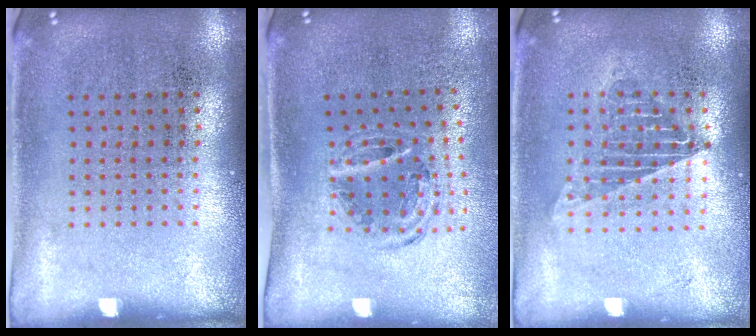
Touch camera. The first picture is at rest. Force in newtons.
{"total": 0.9, "press": 0.9, "slide": 0.2}
{"total": 1.3, "press": 1.2, "slide": 0.5}